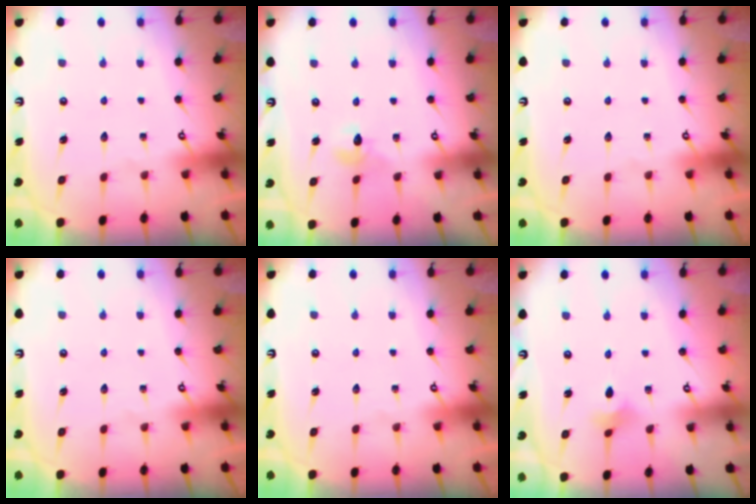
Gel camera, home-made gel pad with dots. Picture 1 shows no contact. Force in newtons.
{"total": 4.8, "press": 4.8, "slide": 0.6}
{"total": 0.0}
{"total": 0.0}
{"total": 0.0}
{"total": 2.8, "press": 2.7, "slide": 0.6}